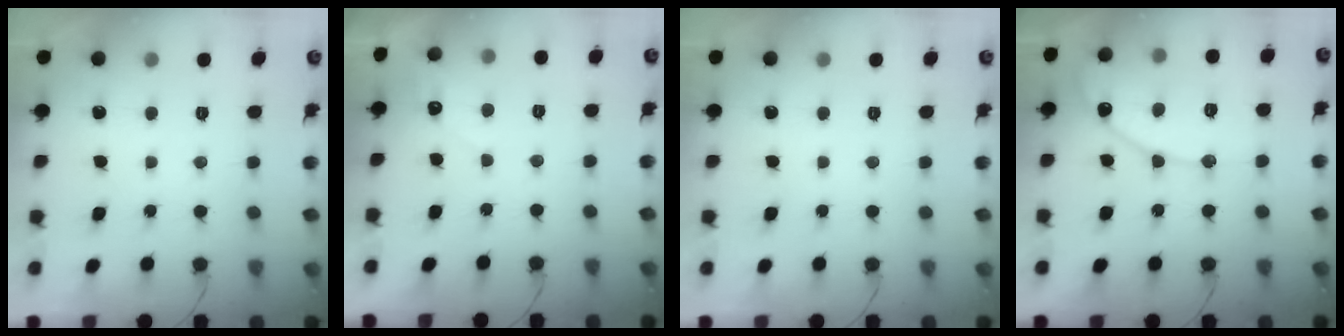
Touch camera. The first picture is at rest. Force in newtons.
{"total": 2.8, "press": 2.8, "slide": 0.1}
{"total": 0.0}
{"total": 11.7, "press": 11.7, "slide": 0.9}